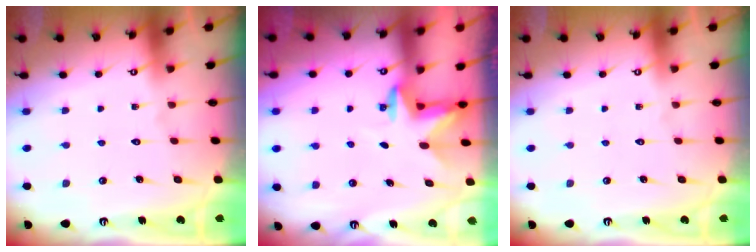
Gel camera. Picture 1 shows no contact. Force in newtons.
{"total": 2.9, "press": 2.8, "slide": 0.7}
{"total": 0.0}